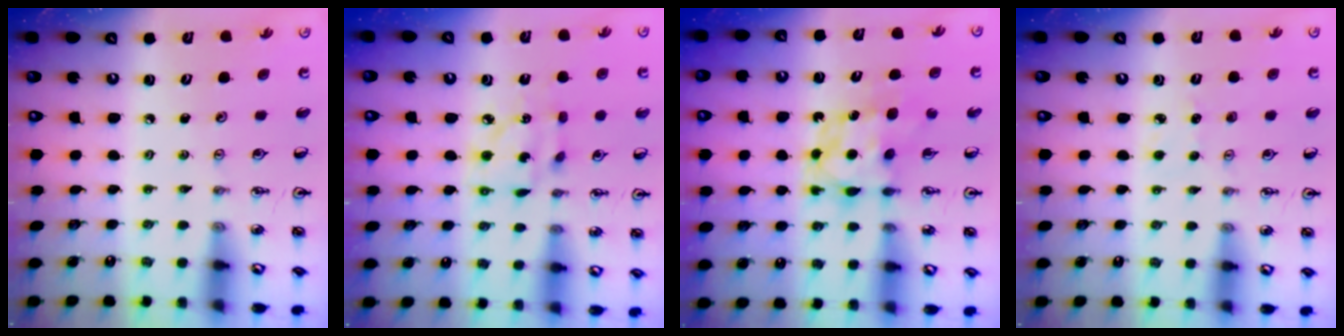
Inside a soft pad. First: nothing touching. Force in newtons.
{"total": 7.5, "press": 7.5, "slide": 0.2}
{"total": 6.8, "press": 6.8, "slide": 0.4}
{"total": 3.4, "press": 3.4, "slide": 0.5}